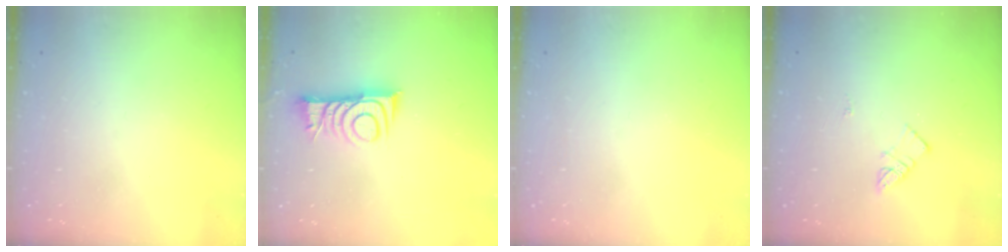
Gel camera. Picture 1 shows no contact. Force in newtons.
{"total": 8.8, "press": 8.8, "slide": 0.1}
{"total": 0.0}
{"total": 3.3, "press": 3.3, "slide": 0.3}